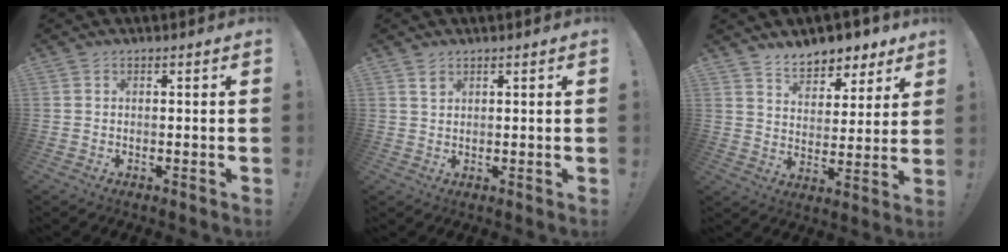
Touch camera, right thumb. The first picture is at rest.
{"total": 1.8, "force": [1.3, 1.1, 0.7], "torque": [0.000, -0.008, 0.021]}
{"total": 9.3, "force": [7.7, 4.4, 2.6], "torque": [-0.032, -0.062, 0.145]}